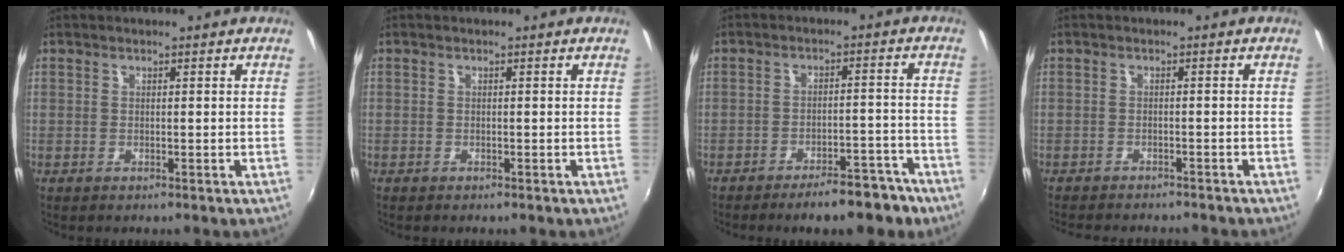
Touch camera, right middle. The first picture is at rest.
{"total": 0.5, "force": [-0.4, 0.3, 0.0], "torque": [-0.002, 0.001, -0.007]}
{"total": 8.7, "force": [-6.8, 2.8, 4.5], "torque": [-0.068, 0.020, -0.080]}
{"total": 7.7, "force": [-7.0, 1.5, 2.9], "torque": [-0.069, -0.016, -0.101]}